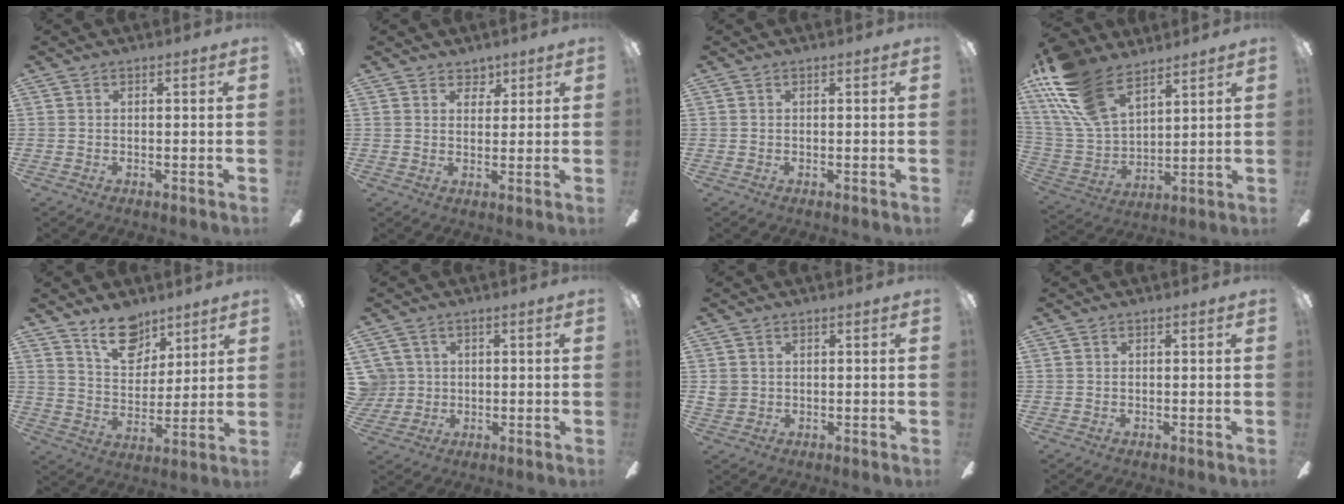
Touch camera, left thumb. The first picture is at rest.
{"total": 3.9, "force": [2.9, 2.5, 0.8], "torque": [-0.001, -0.013, 0.049]}
{"total": 0.0}
{"total": 20.0, "force": [12.4, 10.2, 11.9], "torque": [-0.264, -0.049, 0.233]}
{"total": 12.4, "force": [8.8, 7.1, 5.2], "torque": [-0.066, -0.050, 0.161]}
{"total": 5.0, "force": [1.0, 4.9, 0.6], "torque": [-0.029, 0.008, 0.019]}
{"total": 2.4, "force": [0.5, 2.3, 0.6], "torque": [-0.015, 0.006, 0.010]}
{"total": 0.0}